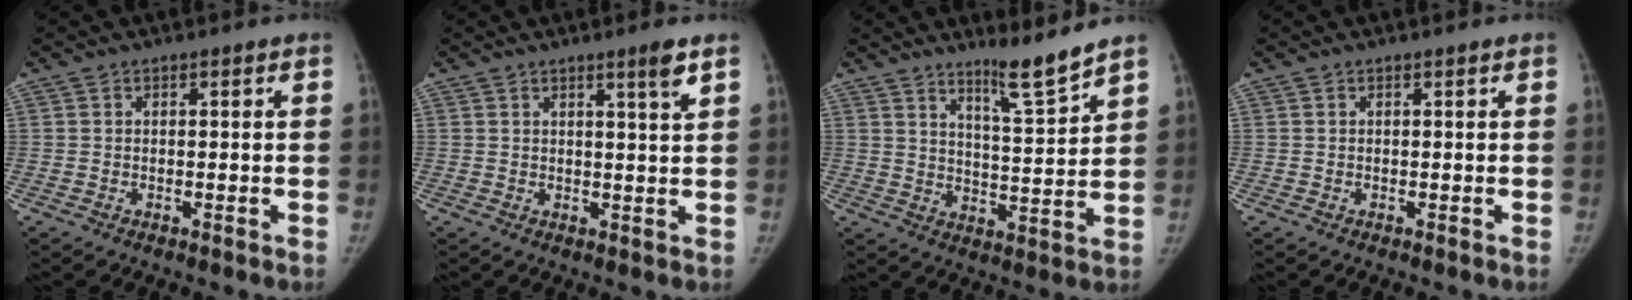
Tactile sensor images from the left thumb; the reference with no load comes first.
{"total": 3.2, "force": [2.0, -0.3, 2.4], "torque": [-0.032, -0.017, 0.033]}
{"total": 7.8, "force": [6.5, -0.2, 4.2], "torque": [-0.063, -0.063, 0.111]}
{"total": 0.0}